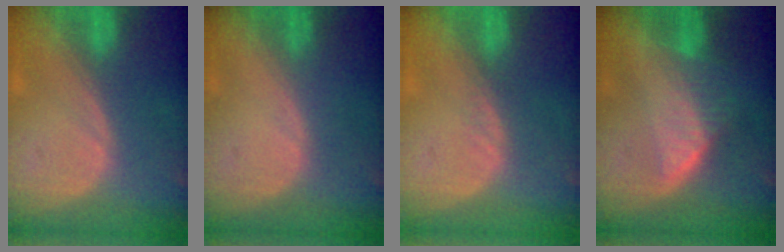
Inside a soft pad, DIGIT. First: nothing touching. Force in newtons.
{"total": 0.0}
{"total": 1.2, "press": 0.9, "slide": 0.8}
{"total": 6.6, "press": 5.8, "slide": 3.1}